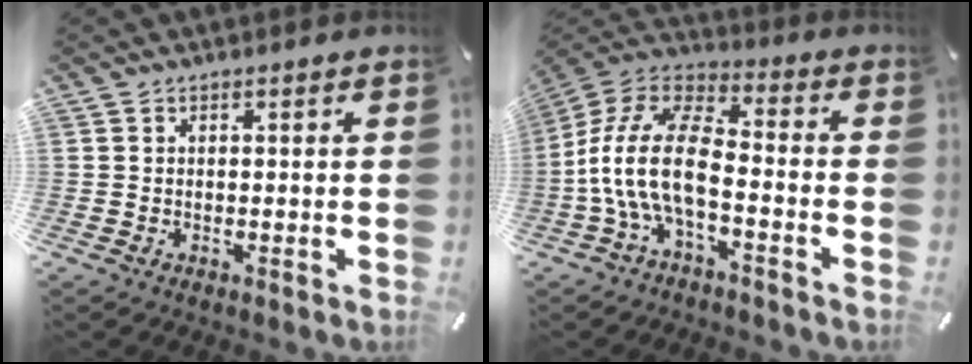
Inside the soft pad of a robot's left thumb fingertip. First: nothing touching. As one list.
[{"total": 15.5, "force": [-4.9, 7.3, 12.8], "torque": [-0.268, 0.018, -0.085]}]